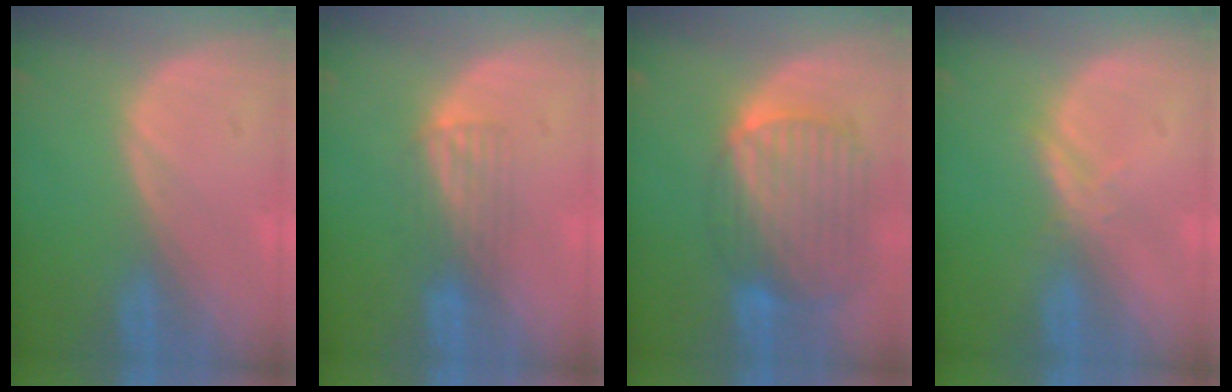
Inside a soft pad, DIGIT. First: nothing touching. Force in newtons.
{"total": 3.7, "press": 3.5, "slide": 1.1}
{"total": 10.5, "press": 8.8, "slide": 5.6}
{"total": 1.7, "press": 1.7, "slide": 0.1}